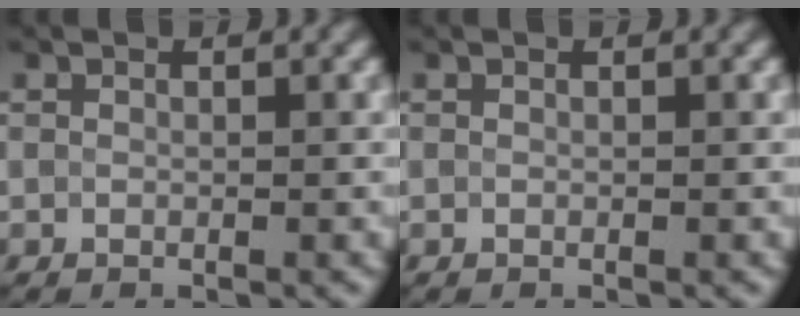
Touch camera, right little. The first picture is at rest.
{"total": 0.0}